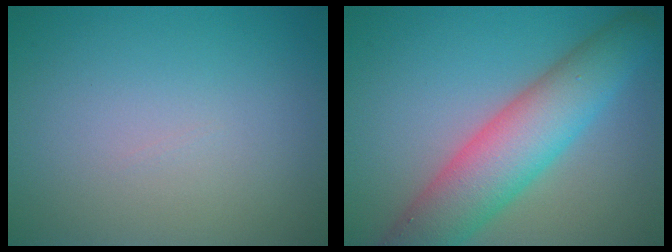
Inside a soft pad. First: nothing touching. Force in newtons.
{"total": 8.0, "press": 8.0, "slide": 0.5}